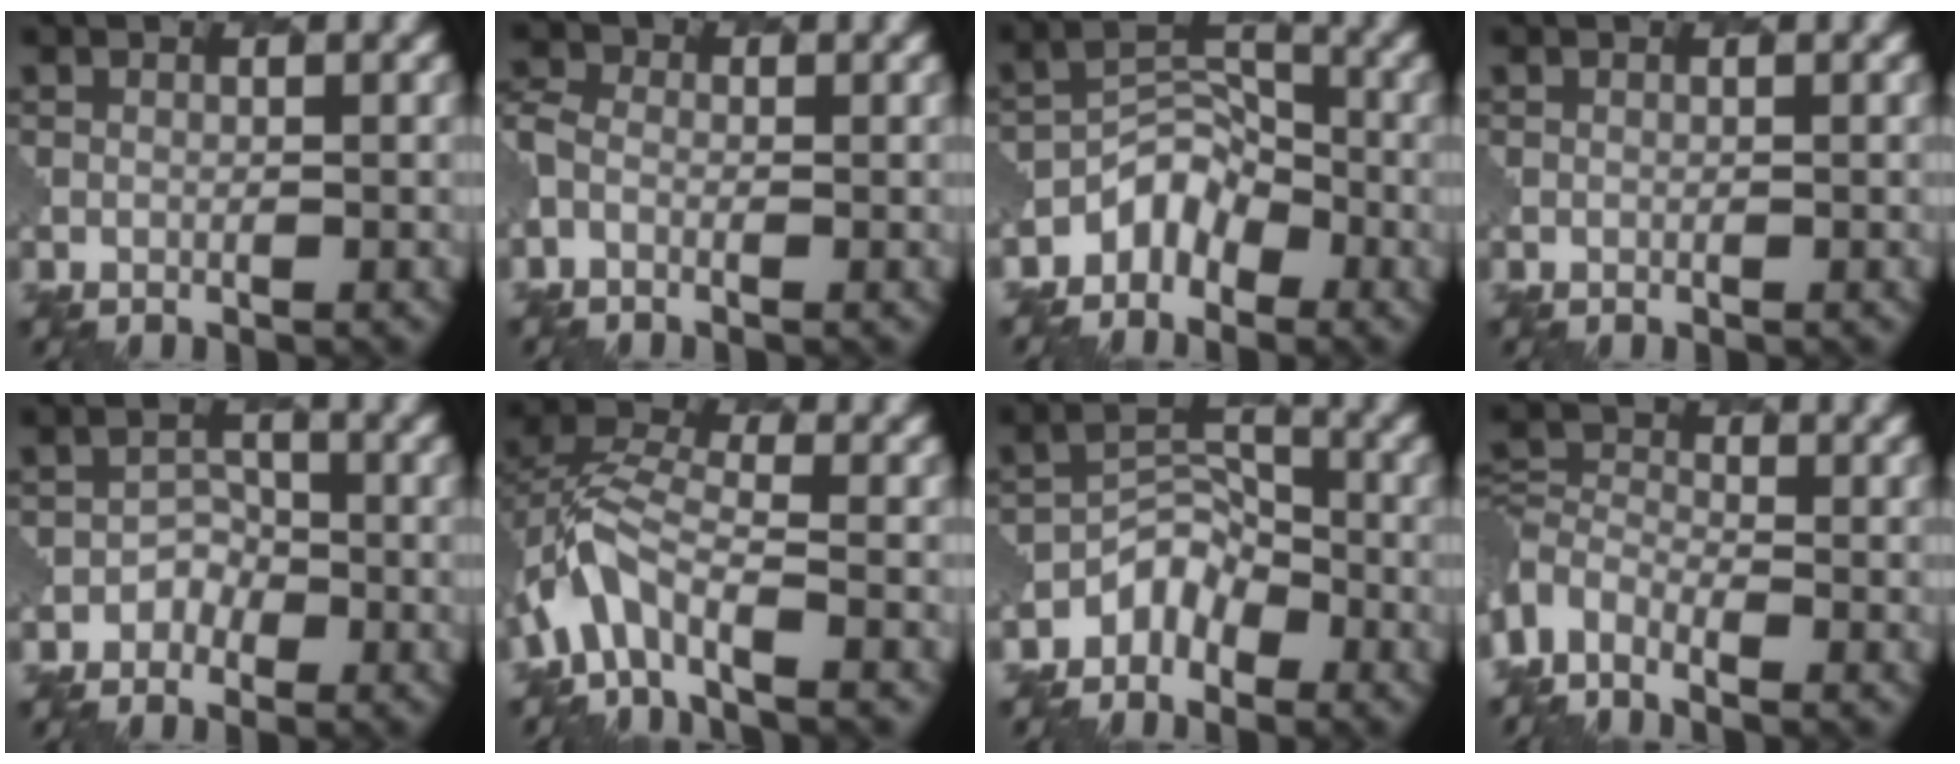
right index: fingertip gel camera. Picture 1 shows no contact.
{"total": 1.8, "force": [-0.8, 1.3, 0.9], "torque": [-0.020, -0.004, -0.024]}
{"total": 3.4, "force": [-2.4, 2.2, 1.1], "torque": [-0.007, 0.007, -0.050]}
{"total": 0.0}
{"total": 1.5, "force": [-0.8, 1.3, 0.3], "torque": [0.004, 0.008, -0.017]}
{"total": 5.7, "force": [-2.7, 2.9, 4.2], "torque": [-0.084, 0.007, -0.063]}
{"total": 3.0, "force": [-2.2, 1.9, 0.9], "torque": [-0.005, 0.007, -0.046]}
{"total": 4.0, "force": [-2.4, 2.3, 2.1], "torque": [-0.041, 0.000, -0.064]}